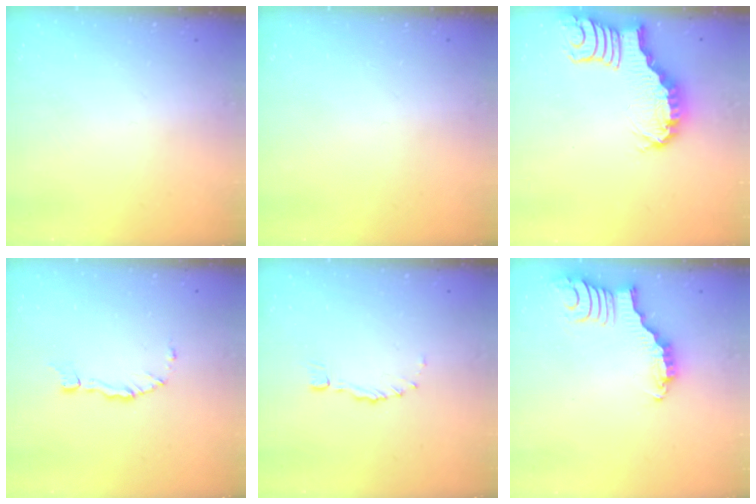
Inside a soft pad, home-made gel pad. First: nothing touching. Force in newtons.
{"total": 0.0}
{"total": 2.7, "press": 2.7, "slide": 0.4}
{"total": 3.7, "press": 3.7, "slide": 0.1}
{"total": 0.0}
{"total": 3.2, "press": 3.2, "slide": 0.3}